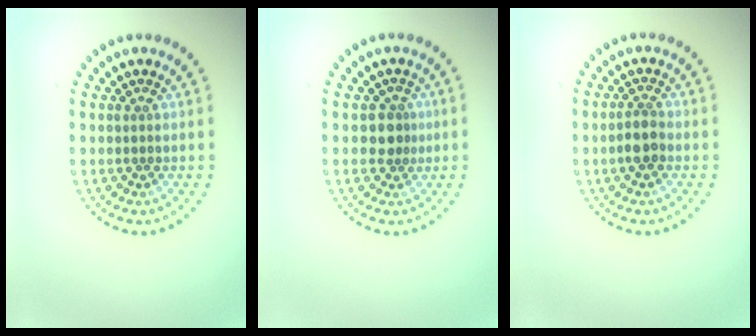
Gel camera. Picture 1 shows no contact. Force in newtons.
{"total": 2.1, "press": 1.7, "slide": 1.2}
{"total": 2.1, "press": 1.9, "slide": 0.8}